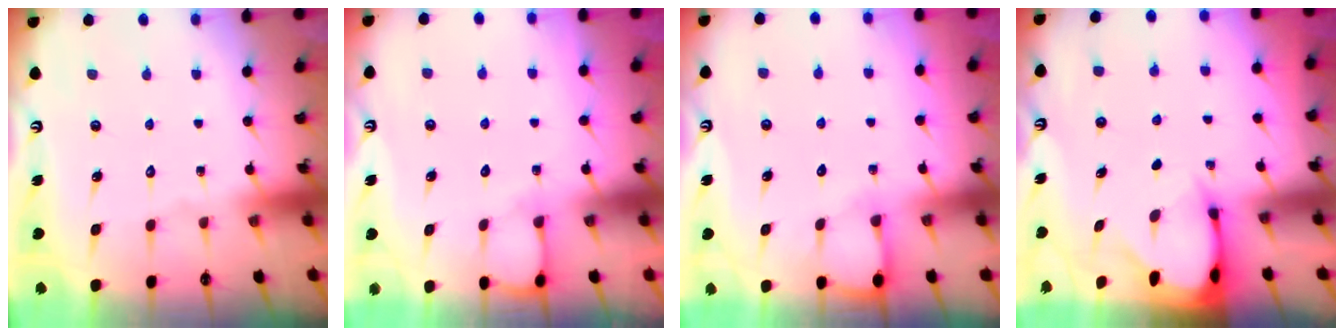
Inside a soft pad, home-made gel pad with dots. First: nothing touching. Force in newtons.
{"total": 4.2, "press": 4.1, "slide": 0.3}
{"total": 3.9, "press": 3.9, "slide": 0.4}
{"total": 2.7, "press": 2.7, "slide": 0.4}